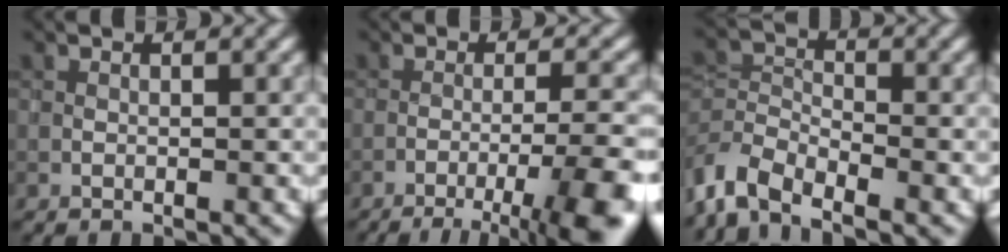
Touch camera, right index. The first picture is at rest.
{"total": 8.6, "force": [-5.0, 1.4, 6.8], "torque": [-0.093, 0.001, -0.072]}
{"total": 4.5, "force": [-3.3, 2.0, 2.3], "torque": [-0.042, -0.002, -0.078]}